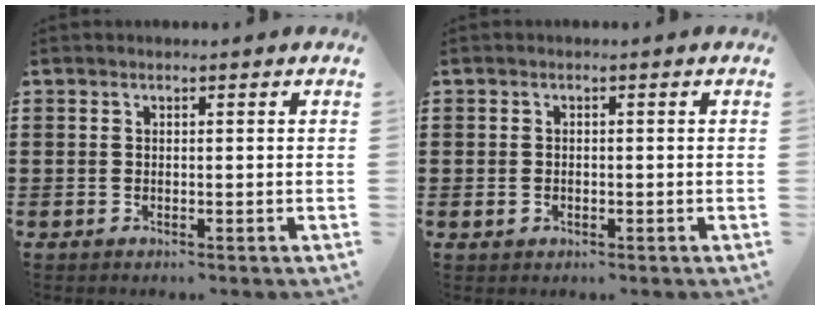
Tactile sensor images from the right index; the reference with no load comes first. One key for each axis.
{"total": 0.7, "fx": -0.3, "fy": 0.6, "fz": 0.4, "tx": -0.010, "ty": 0.002, "tz": -0.006}